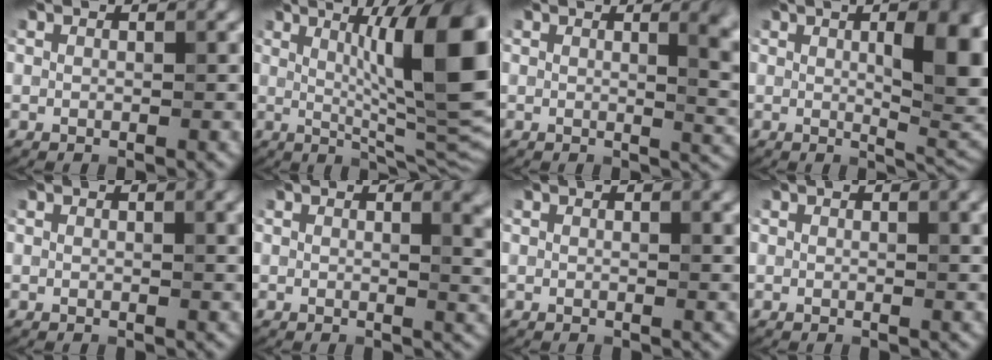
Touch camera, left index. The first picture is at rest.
{"total": 12.5, "force": [2.5, 2.6, 12.0], "torque": [-0.155, 0.004, 0.045]}
{"total": 5.3, "force": [1.4, 2.0, 4.7], "torque": [-0.039, -0.003, 0.021]}
{"total": 9.6, "force": [1.8, 3.2, 8.9], "torque": [-0.117, 0.001, 0.032]}
{"total": 2.3, "force": [1.0, 0.7, 2.0], "torque": [-0.026, 0.003, 0.016]}
{"total": 4.1, "force": [1.3, 1.6, 3.5], "torque": [-0.031, -0.001, 0.020]}
{"total": 1.3, "force": [0.8, 0.3, 1.0], "torque": [-0.013, -0.001, 0.014]}
{"total": 2.3, "force": [1.0, 0.7, 2.0], "torque": [-0.026, 0.003, 0.016]}